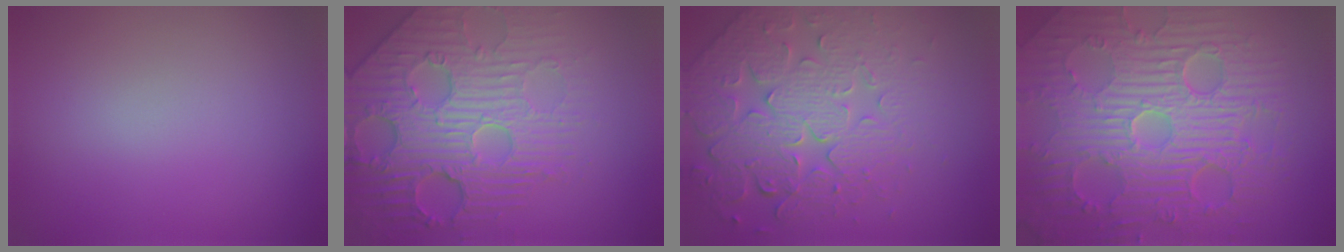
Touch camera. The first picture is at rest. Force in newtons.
{"total": 7.0, "press": 5.7, "slide": 4.1}
{"total": 8.1, "press": 5.7, "slide": 5.7}
{"total": 11.5, "press": 7.4, "slide": 8.8}